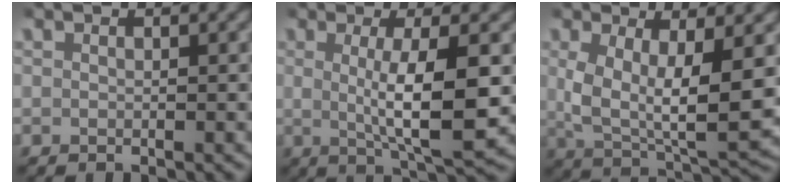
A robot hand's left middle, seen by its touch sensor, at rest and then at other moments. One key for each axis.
{"total": 6.4, "fx": 0.6, "fy": 1.1, "fz": 6.3, "tx": -0.102, "ty": -0.011, "tz": 0.014}
{"total": 8.2, "fx": 0.9, "fy": 4.0, "fz": 7.1, "tx": -0.131, "ty": -0.020, "tz": 0.024}